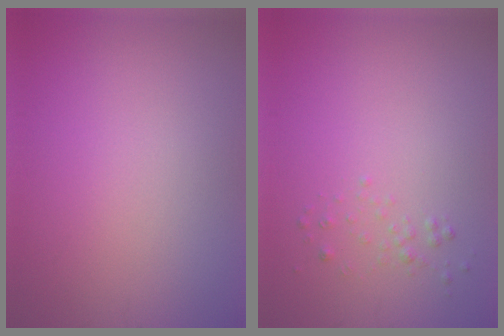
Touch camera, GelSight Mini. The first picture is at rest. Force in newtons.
{"total": 0.7, "press": 0.7, "slide": 0.1}